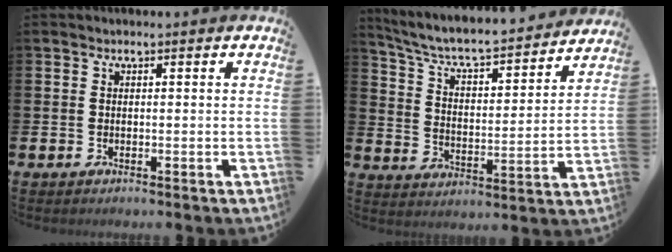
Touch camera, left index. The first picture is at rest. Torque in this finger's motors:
{"motor_torque": [0.97, -1.17, 0.53, 0.18]}